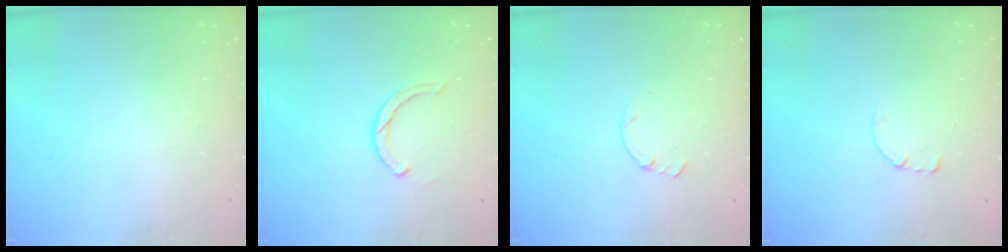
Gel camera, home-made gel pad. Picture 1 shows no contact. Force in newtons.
{"total": 3.5, "press": 3.4, "slide": 0.6}
{"total": 0.0}
{"total": 0.7, "press": 0.6, "slide": 0.1}